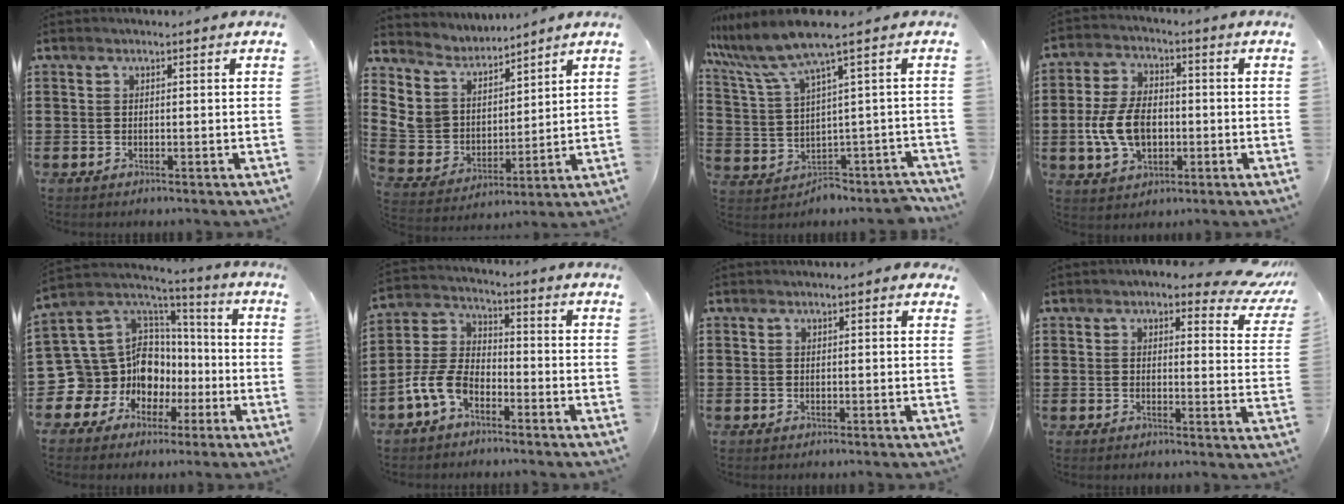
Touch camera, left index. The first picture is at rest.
{"total": 6.8, "force": [4.8, 4.8, 0.8], "torque": [-0.072, -0.040, 0.087]}
{"total": 6.3, "force": [2.5, 1.0, 5.7], "torque": [-0.132, -0.029, 0.037]}
{"total": 8.8, "force": [-1.3, 5.6, 6.7], "torque": [-0.162, 0.004, -0.030]}
{"total": 13.4, "force": [-3.1, 12.5, 3.8], "torque": [-0.130, -0.027, -0.031]}
{"total": 7.1, "force": [-4.4, 3.7, 4.1], "torque": [-0.122, -0.002, -0.093]}
{"total": 0.8, "force": [0.5, 0.3, 0.5], "torque": [-0.011, 0.003, 0.010]}
{"total": 5.3, "force": [4.5, 1.2, 2.6], "torque": [-0.043, -0.021, 0.075]}